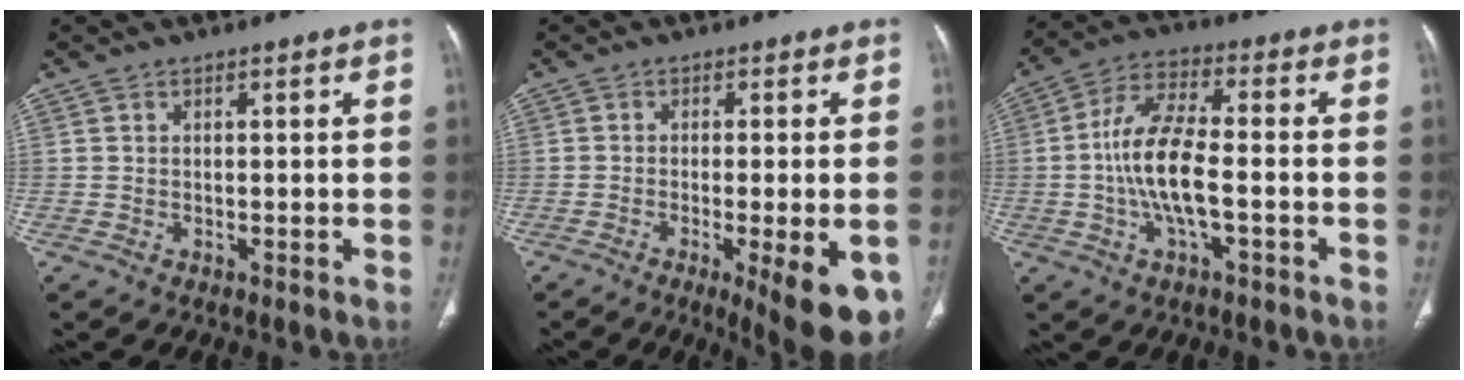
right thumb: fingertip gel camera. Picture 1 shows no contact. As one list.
[{"total": 13.4, "force": [-5.9, 3.5, 11.5], "torque": [-0.116, -0.006, -0.075]}, {"total": 11.5, "force": [-2.0, 4.1, 10.5], "torque": [-0.220, 0.026, -0.041]}]